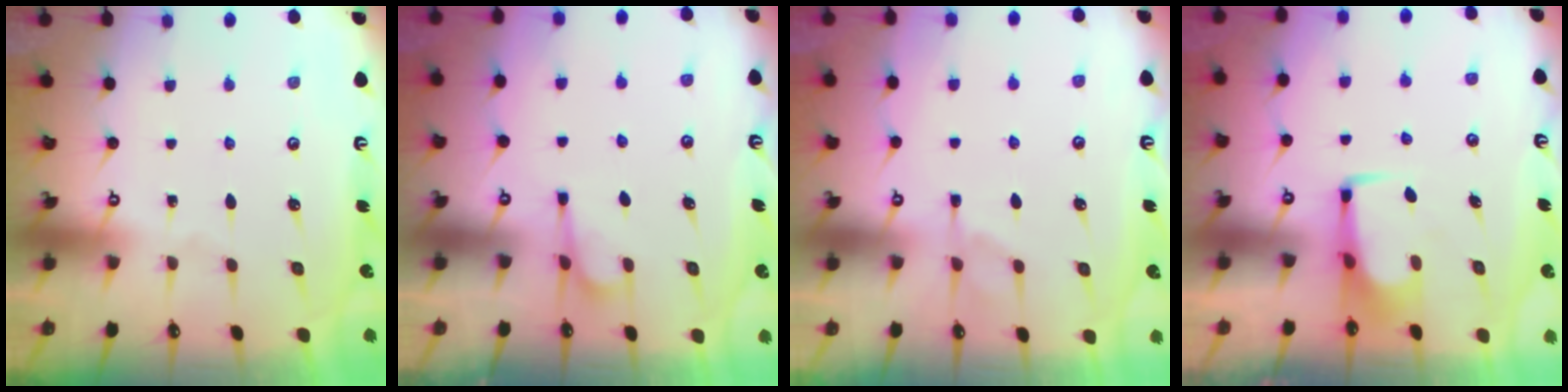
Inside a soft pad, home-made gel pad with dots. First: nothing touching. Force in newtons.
{"total": 2.4, "press": 2.3, "slide": 0.8}
{"total": 0.9, "press": 0.1, "slide": 0.9}
{"total": 1.8, "press": 1.7, "slide": 0.7}